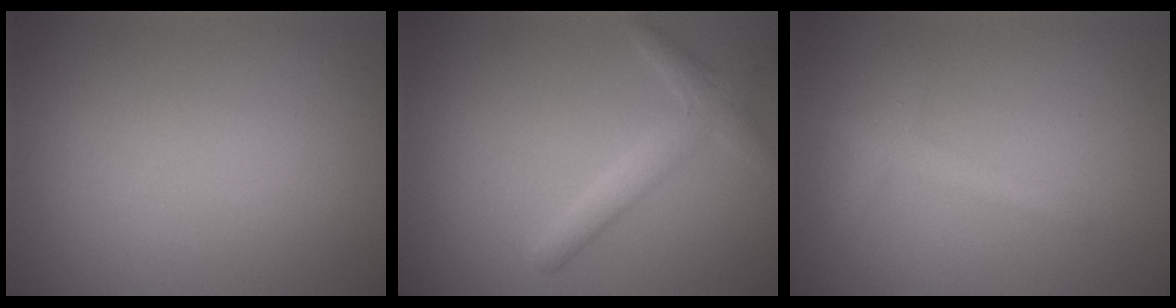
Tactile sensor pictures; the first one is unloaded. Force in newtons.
{"total": 2.5, "press": 2.5, "slide": 0.2}
{"total": 1.7, "press": 1.7, "slide": 0.1}